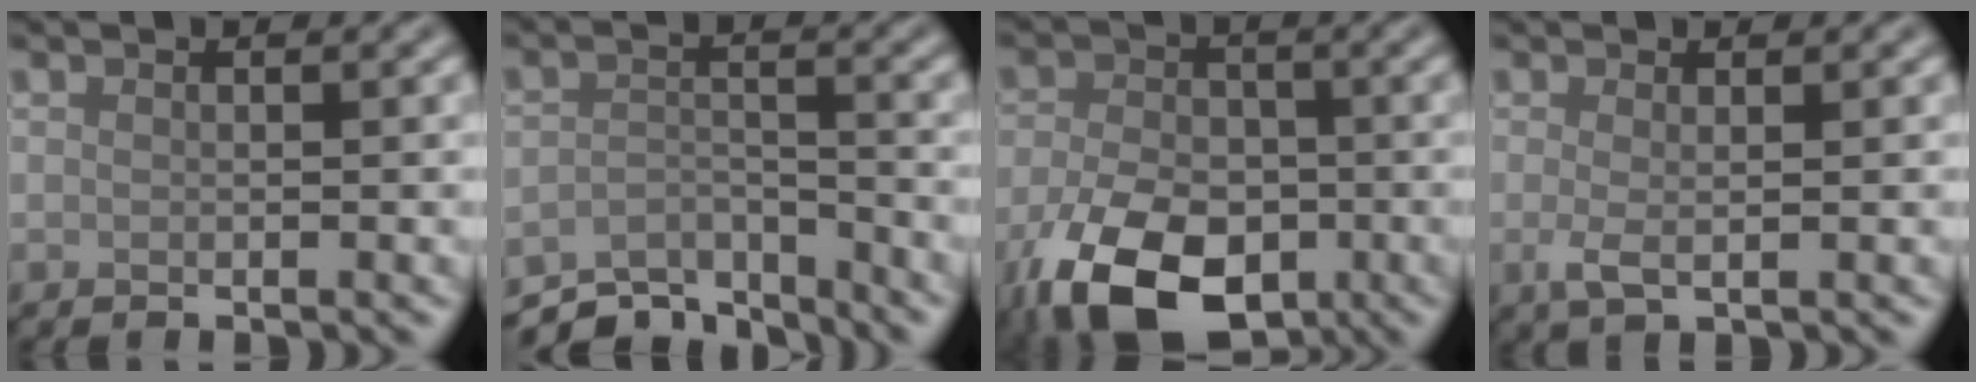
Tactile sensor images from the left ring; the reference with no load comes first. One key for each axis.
{"total": 5.3, "fx": -4.9, "fy": 1.4, "fz": 1.6, "tx": -0.025, "ty": -0.012, "tz": -0.085}
{"total": 10.5, "fx": -5.1, "fy": 6.2, "fz": 6.7, "tx": -0.147, "ty": -0.034, "tz": -0.093}
{"total": 1.6, "fx": 0.0, "fy": 0.4, "fz": 1.6, "tx": -0.032, "ty": -0.003, "tz": -0.001}